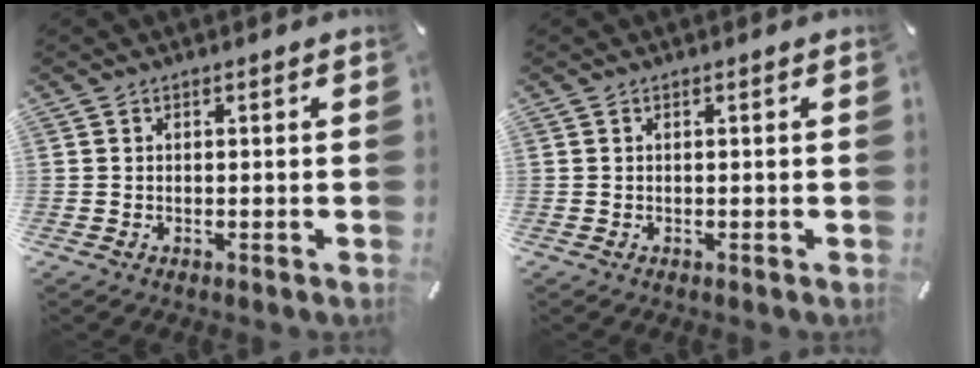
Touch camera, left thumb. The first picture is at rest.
{"total": 0.0}